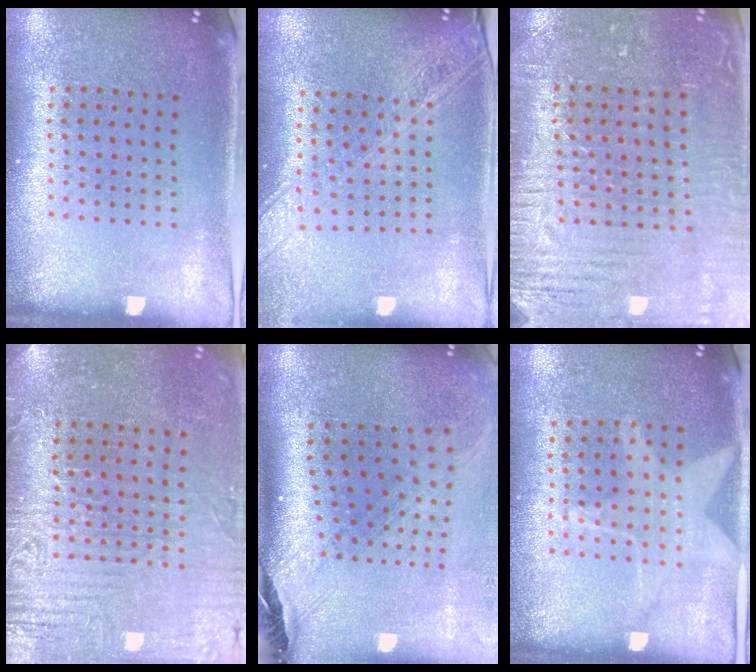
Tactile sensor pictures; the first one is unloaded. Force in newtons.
{"total": 2.3, "press": 1.9, "slide": 1.2}
{"total": 3.4, "press": 3.3, "slide": 0.7}
{"total": 3.8, "press": 3.5, "slide": 1.3}
{"total": 2.2, "press": 1.8, "slide": 1.4}
{"total": 1.0, "press": 0.9, "slide": 0.4}